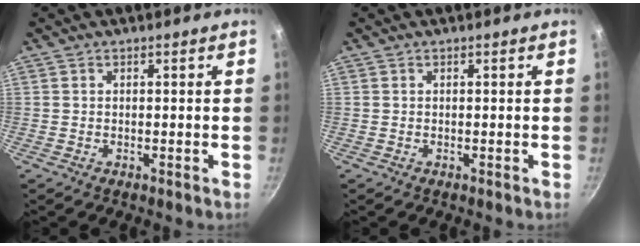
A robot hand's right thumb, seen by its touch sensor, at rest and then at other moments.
{"total": 0.0}